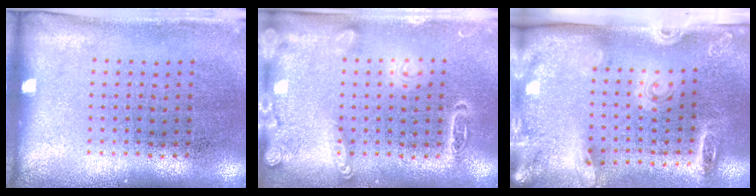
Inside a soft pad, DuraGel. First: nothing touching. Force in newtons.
{"total": 2.8, "press": 2.8, "slide": 0.2}
{"total": 2.7, "press": 1.9, "slide": 1.9}